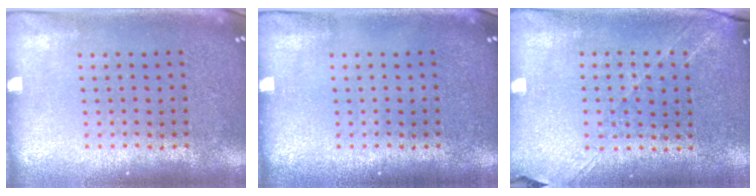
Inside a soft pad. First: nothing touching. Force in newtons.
{"total": 0.0}
{"total": 1.4, "press": 1.3, "slide": 0.6}